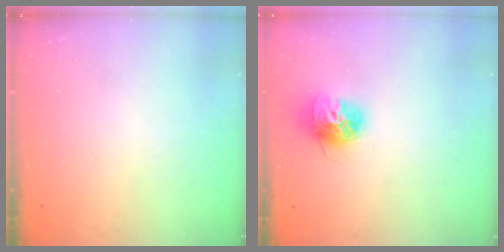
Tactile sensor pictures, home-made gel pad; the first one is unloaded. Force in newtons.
{"total": 13.8, "press": 13.7, "slide": 1.3}